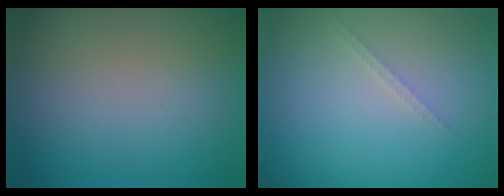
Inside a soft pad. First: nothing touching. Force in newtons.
{"total": 0.8, "press": 0.8, "slide": 0.0}